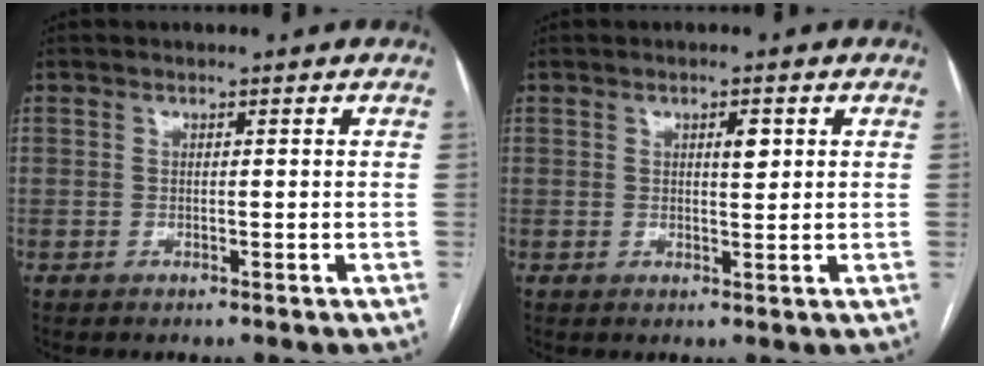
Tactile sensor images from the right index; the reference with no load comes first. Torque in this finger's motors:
{"motor_torque": [0.40, 0.18, 0.03, 0.04]}